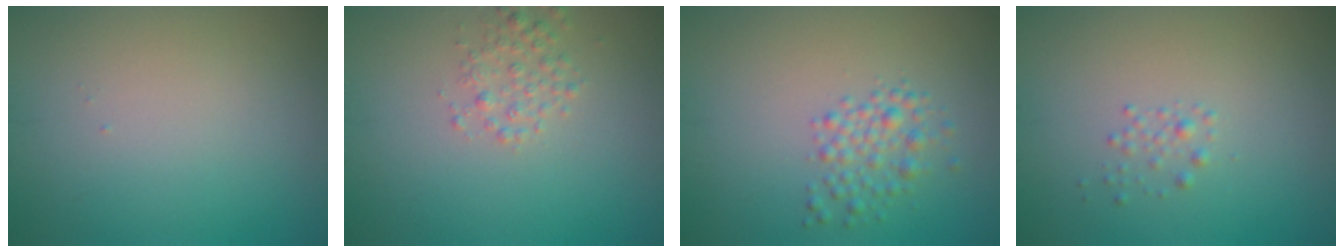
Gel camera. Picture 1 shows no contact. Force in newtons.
{"total": 1.8, "press": 1.8, "slide": 0.1}
{"total": 2.3, "press": 2.3, "slide": 0.0}
{"total": 0.9, "press": 0.9, "slide": 0.0}